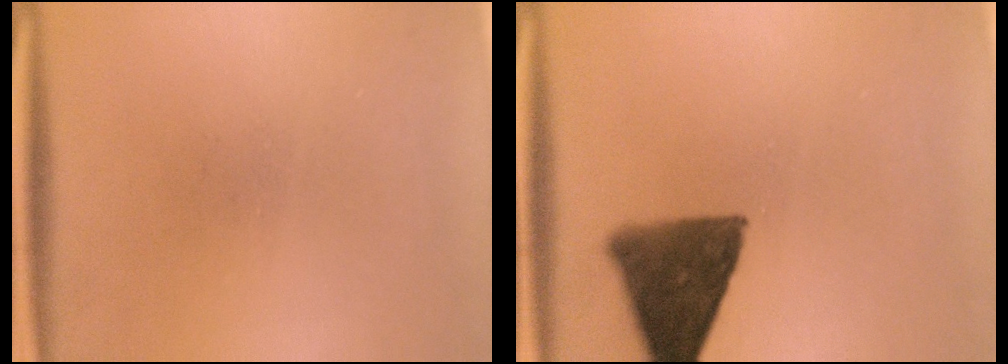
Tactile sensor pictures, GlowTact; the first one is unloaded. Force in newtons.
{"total": 11.1}